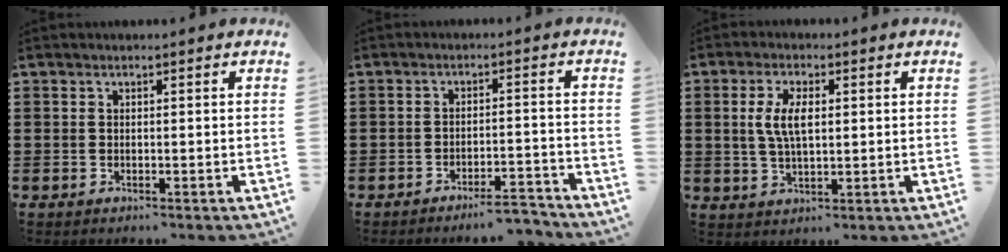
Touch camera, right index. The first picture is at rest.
{"total": 4.1, "force": [-3.8, 0.2, 1.4], "torque": [-0.024, -0.001, -0.075]}
{"total": 5.6, "force": [0.7, 2.4, 5.0], "torque": [-0.109, 0.007, 0.007]}